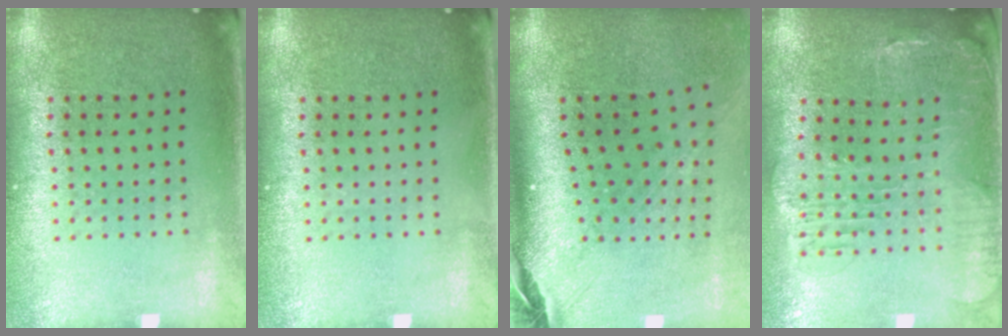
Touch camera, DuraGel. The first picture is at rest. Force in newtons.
{"total": 0.0}
{"total": 3.0, "press": 2.1, "slide": 2.1}
{"total": 1.4, "press": 1.3, "slide": 0.3}